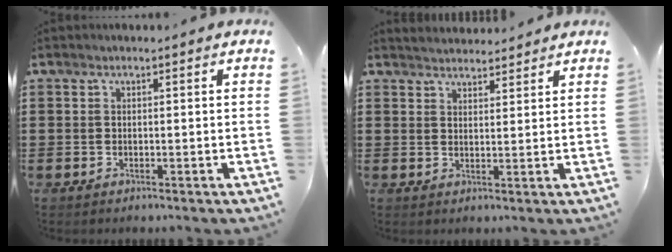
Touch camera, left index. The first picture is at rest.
{"total": 2.5, "force": [2.5, 0.2, -0.2], "torque": [-0.003, -0.003, 0.047]}